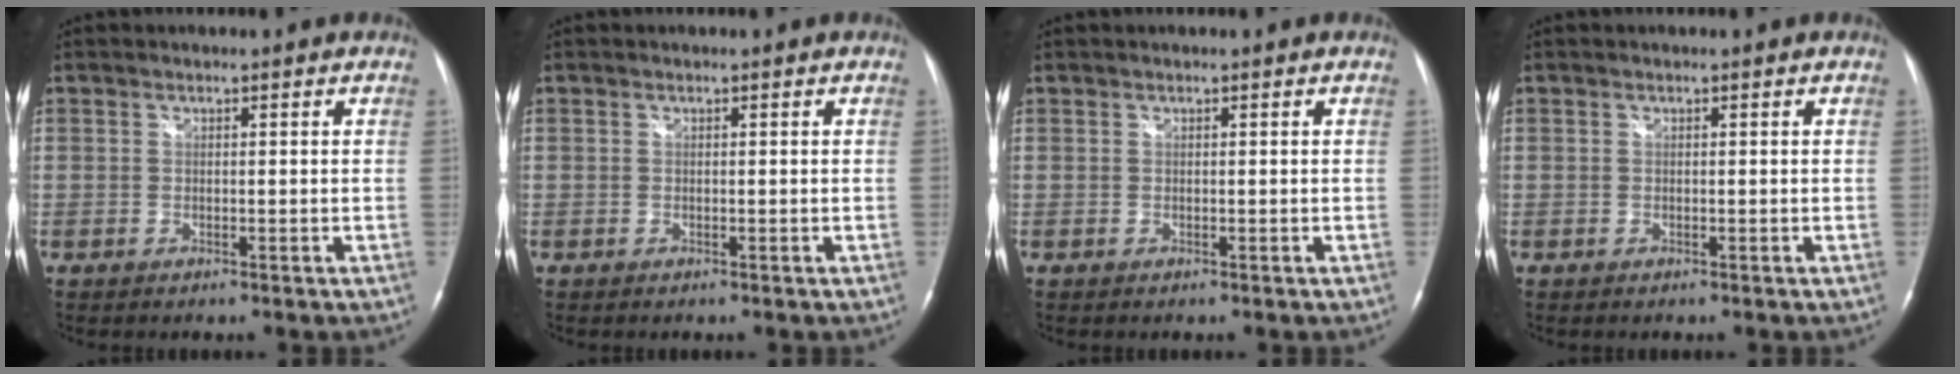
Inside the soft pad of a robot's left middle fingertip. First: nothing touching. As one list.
[{"total": 0.0}, {"total": 0.0}, {"total": 0.0}]